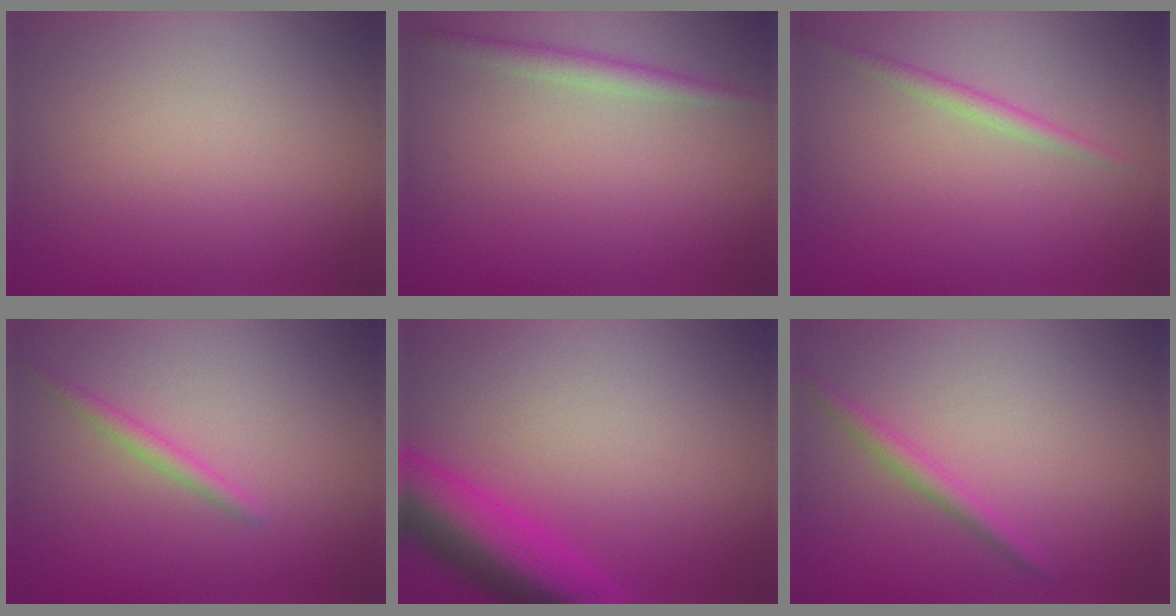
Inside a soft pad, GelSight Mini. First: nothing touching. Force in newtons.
{"total": 1.9, "press": 1.9, "slide": 0.0}
{"total": 1.3, "press": 1.3, "slide": 0.1}
{"total": 1.4, "press": 1.4, "slide": 0.1}
{"total": 7.5, "press": 7.5, "slide": 0.4}
{"total": 1.7, "press": 1.7, "slide": 0.1}